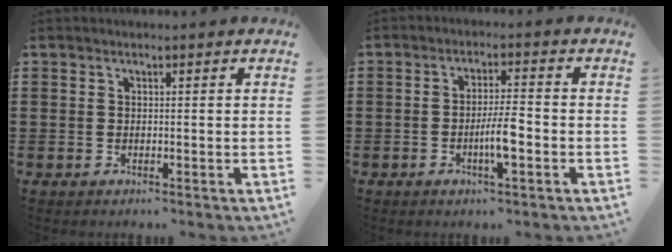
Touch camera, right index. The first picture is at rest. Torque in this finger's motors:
{"motor_torque": [1.07, 1.06, 0.38, 0.06]}